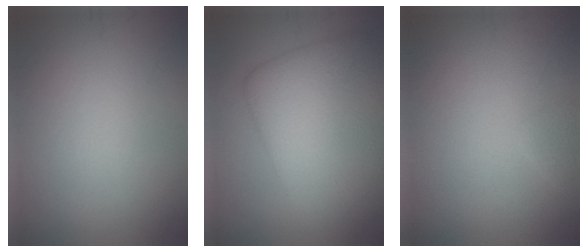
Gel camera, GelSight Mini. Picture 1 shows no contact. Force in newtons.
{"total": 10.2, "press": 10.1, "slide": 0.3}
{"total": 0.9, "press": 0.9, "slide": 0.1}